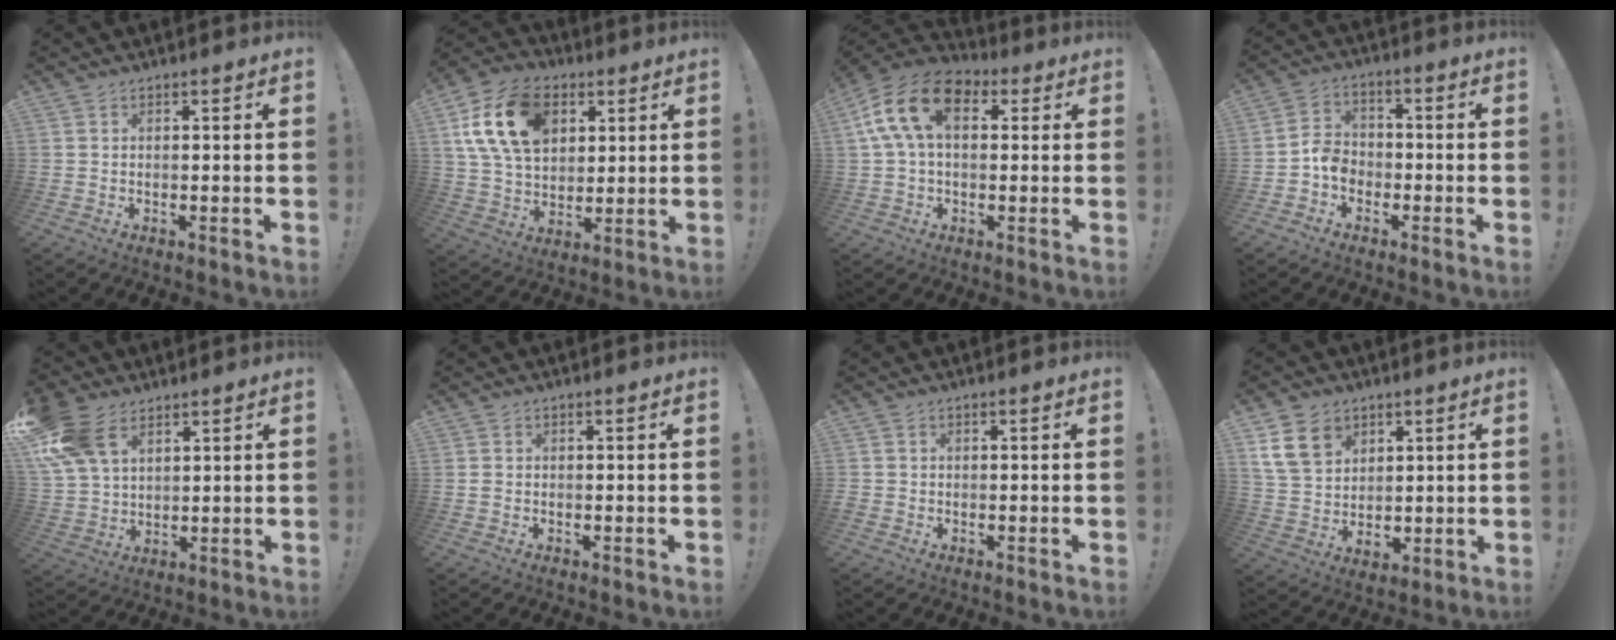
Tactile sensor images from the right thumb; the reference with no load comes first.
{"total": 20.0, "force": [7.3, 14.0, 12.4], "torque": [-0.222, -0.019, 0.135]}
{"total": 15.9, "force": [4.9, 9.8, 11.5], "torque": [-0.220, 0.003, 0.087]}
{"total": 7.0, "force": [-3.6, 5.2, 3.0], "torque": [-0.054, 0.027, -0.065]}
{"total": 14.3, "force": [7.4, 9.3, 8.1], "torque": [-0.169, -0.025, 0.144]}
{"total": 1.1, "force": [-0.6, 0.7, 0.5], "torque": [-0.013, 0.005, -0.009]}
{"total": 1.1, "force": [-0.6, 0.9, 0.3], "torque": [-0.007, 0.003, -0.010]}
{"total": 12.7, "force": [6.0, 9.9, 5.3], "torque": [-0.087, -0.020, 0.125]}